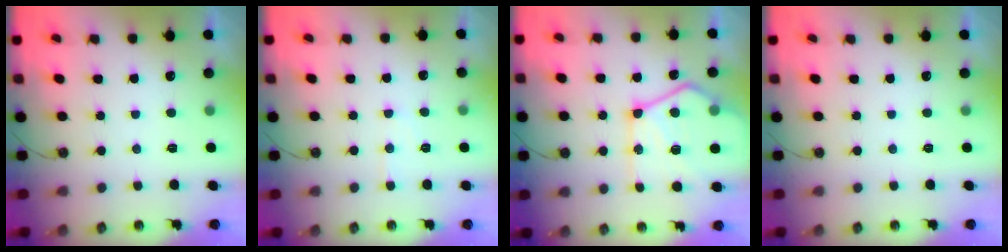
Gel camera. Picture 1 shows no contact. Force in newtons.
{"total": 6.2, "press": 6.2, "slide": 0.7}
{"total": 20.4, "press": 20.3, "slide": 2.2}
{"total": 0.0}